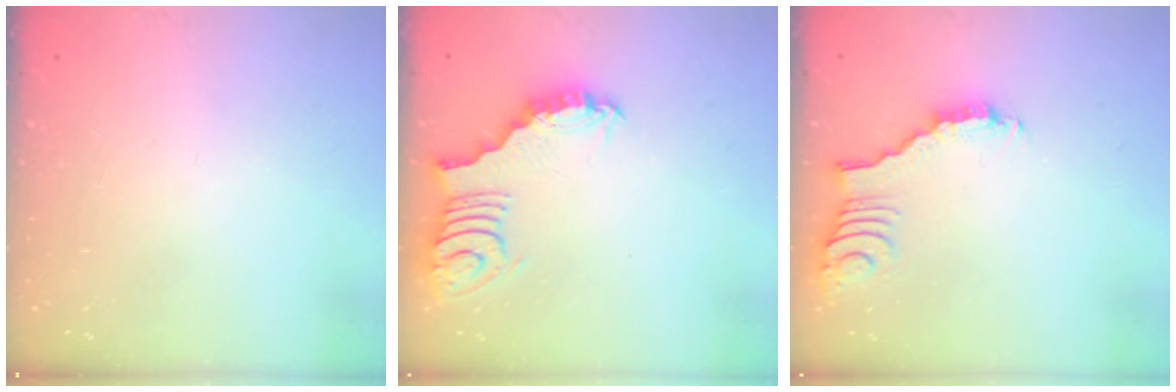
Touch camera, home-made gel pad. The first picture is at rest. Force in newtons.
{"total": 2.9, "press": 2.9, "slide": 0.4}
{"total": 3.7, "press": 3.7, "slide": 0.4}